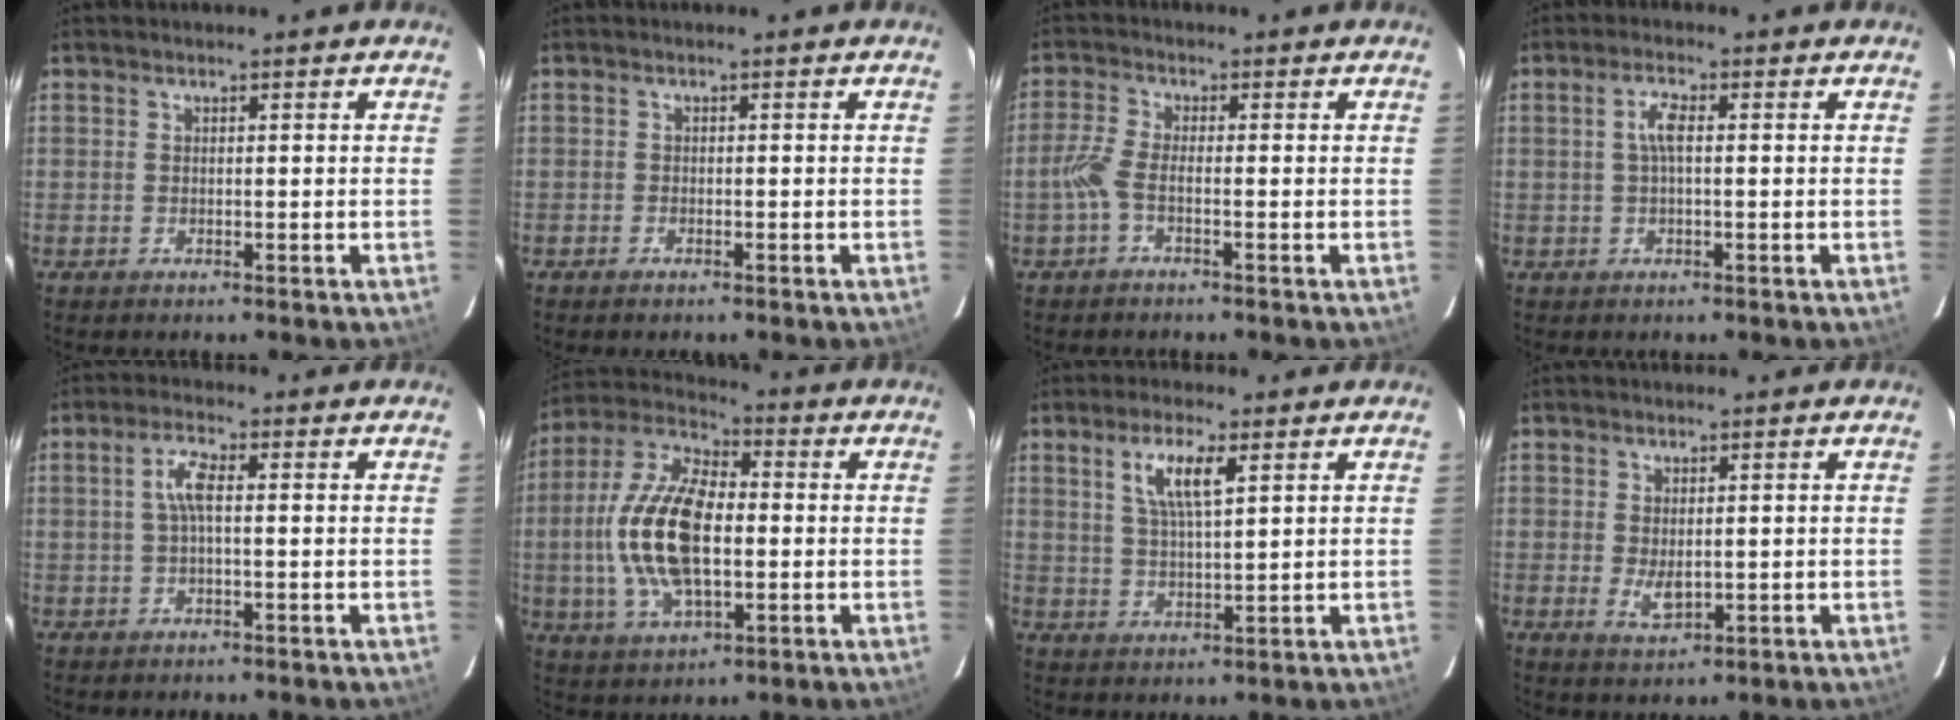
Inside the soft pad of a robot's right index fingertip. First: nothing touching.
{"total": 0.9, "force": [-0.7, 0.4, 0.3], "torque": [-0.007, -0.001, -0.015]}
{"total": 3.0, "force": [-1.3, 0.5, 2.7], "torque": [-0.072, 0.002, -0.030]}
{"total": 2.9, "force": [0.3, 0.8, 2.8], "torque": [-0.058, 0.006, 0.005]}
{"total": 3.6, "force": [0.3, 0.8, 3.5], "torque": [-0.070, 0.007, 0.005]}
{"total": 17.5, "force": [-1.1, 8.2, 15.4], "torque": [-0.319, 0.008, -0.021]}
{"total": 6.4, "force": [3.0, 1.3, 5.5], "torque": [-0.105, 0.001, 0.058]}
{"total": 3.5, "force": [0.0, 2.0, 2.9], "torque": [-0.049, -0.007, 0.006]}